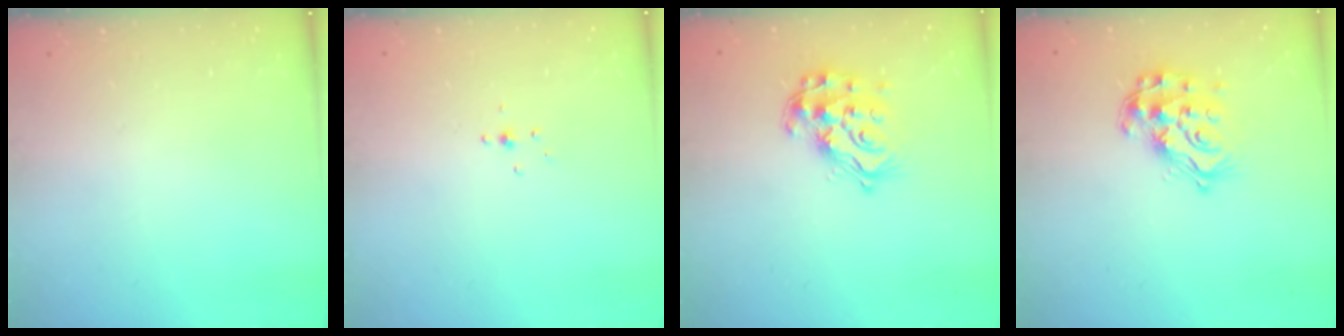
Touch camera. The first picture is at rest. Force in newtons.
{"total": 3.0, "press": 2.9, "slide": 0.8}
{"total": 16.4, "press": 16.4, "slide": 1.0}
{"total": 16.4, "press": 16.4, "slide": 1.0}